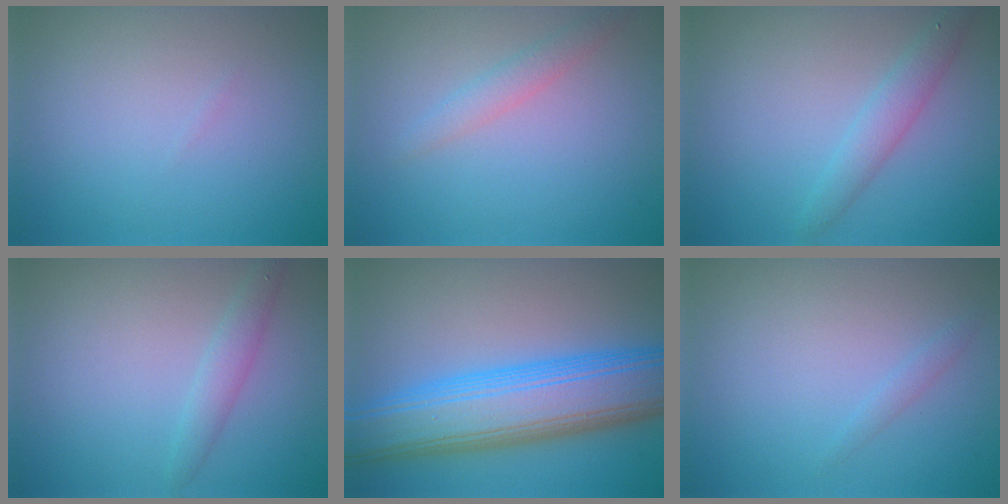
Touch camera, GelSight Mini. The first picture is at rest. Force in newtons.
{"total": 1.6, "press": 1.6, "slide": 0.0}
{"total": 2.3, "press": 2.3, "slide": 0.0}
{"total": 1.8, "press": 1.8, "slide": 0.0}
{"total": 10.7, "press": 10.7, "slide": 0.1}
{"total": 0.8, "press": 0.8, "slide": 0.0}